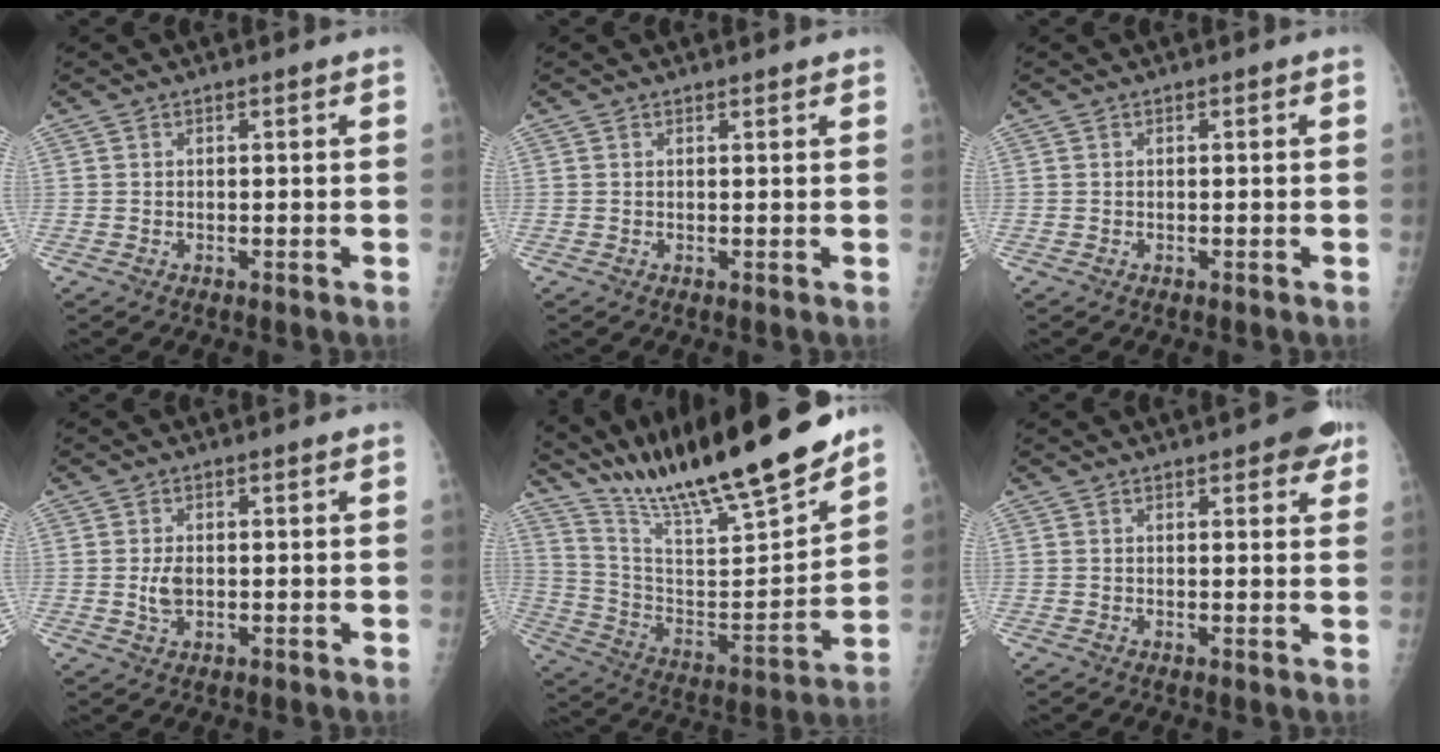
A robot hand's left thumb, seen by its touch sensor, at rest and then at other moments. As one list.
[{"total": 1.0, "force": [0.9, 0.1, 0.2], "torque": [-0.002, -0.003, 0.014]}, {"total": 0.0}, {"total": 3.0, "force": [0.3, 1.6, 2.5], "torque": [-0.048, -0.004, 0.011]}, {"total": 25.4, "force": [21.4, 2.8, 13.3], "torque": [-0.205, -0.103, 0.364]}, {"total": 5.4, "force": [3.3, 2.0, 3.8], "torque": [-0.025, -0.008, 0.035]}]